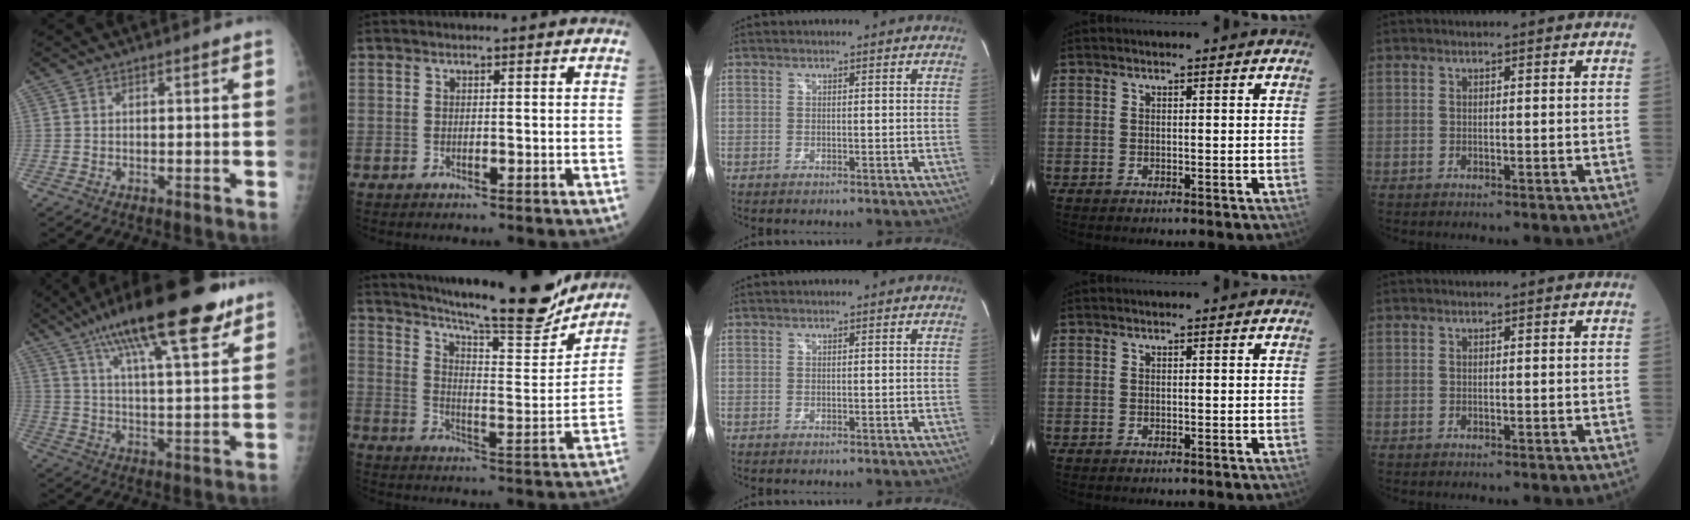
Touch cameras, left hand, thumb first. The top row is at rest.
{"thumb": {"total": 23.5, "force": [14.8, 6.3, 17.2], "torque": [-0.262, -0.029, 0.234]}, "index": {"total": 21.9, "force": [19.6, 1.6, 9.6], "torque": [-0.156, -0.043, 0.273]}}